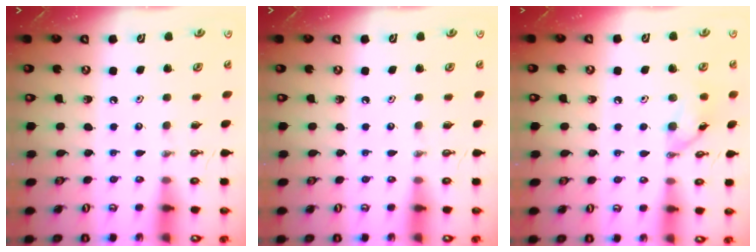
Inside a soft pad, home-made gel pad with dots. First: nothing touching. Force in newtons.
{"total": 0.0}
{"total": 9.1, "press": 9.1, "slide": 0.4}